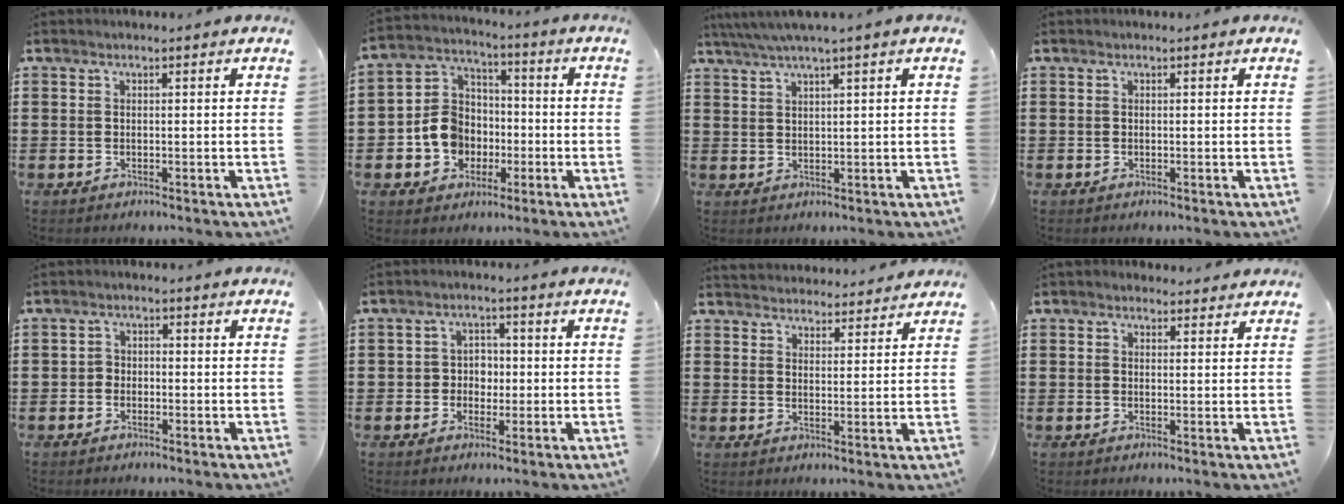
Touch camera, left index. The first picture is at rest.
{"total": 8.4, "force": [-2.2, 7.4, 3.2], "torque": [-0.101, 0.017, -0.044]}
{"total": 2.7, "force": [1.9, -0.4, 1.8], "torque": [-0.038, 0.001, 0.034]}
{"total": 0.0}
{"total": 1.6, "force": [-1.1, 1.1, 0.3], "torque": [-0.011, 0.004, -0.025]}
{"total": 3.3, "force": [-0.6, 3.0, 1.2], "torque": [-0.037, 0.010, -0.019]}
{"total": 3.3, "force": [3.3, 0.4, -0.4], "torque": [-0.004, -0.016, 0.060]}
{"total": 1.5, "force": [1.3, 0.7, 0.0], "torque": [-0.005, 0.005, 0.026]}